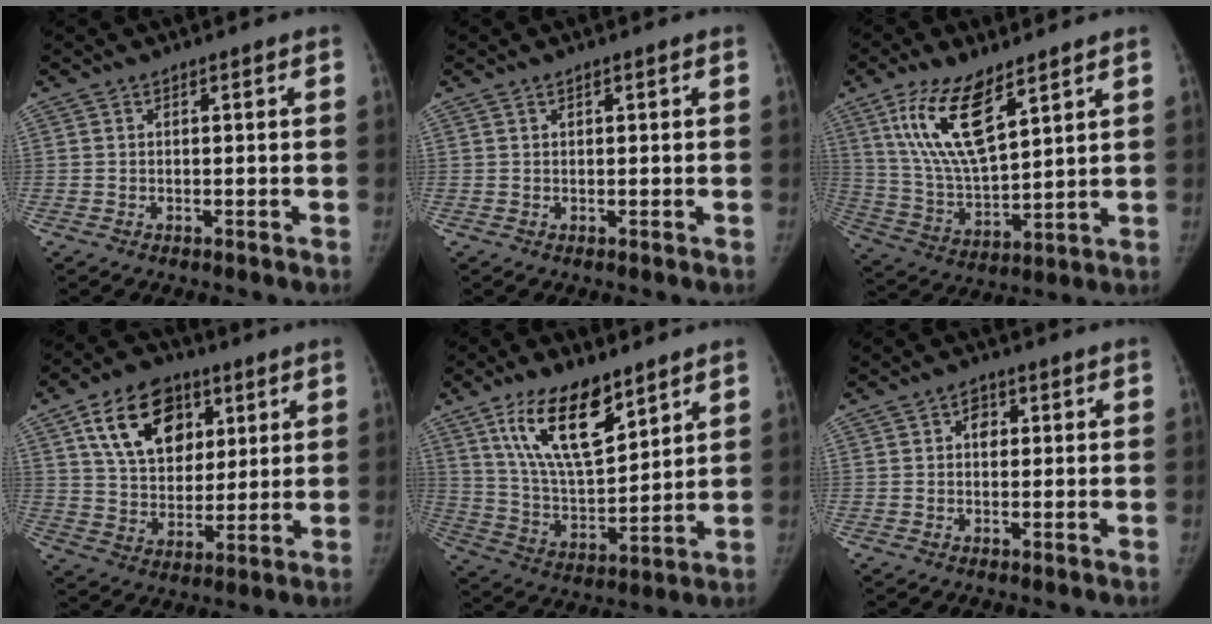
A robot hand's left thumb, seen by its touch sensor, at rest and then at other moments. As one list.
[{"total": 0.5, "force": [0.3, 0.3, 0.3], "torque": [0.000, -0.001, 0.005]}, {"total": 15.2, "force": [8.3, 5.6, 11.4], "torque": [-0.207, -0.037, 0.168]}, {"total": 16.3, "force": [7.0, 11.1, 9.6], "torque": [-0.128, -0.020, 0.123]}, {"total": 16.4, "force": [9.8, 6.6, 11.4], "torque": [-0.171, -0.052, 0.190]}, {"total": 2.6, "force": [0.7, 2.0, 1.6], "torque": [-0.010, 0.003, 0.005]}]